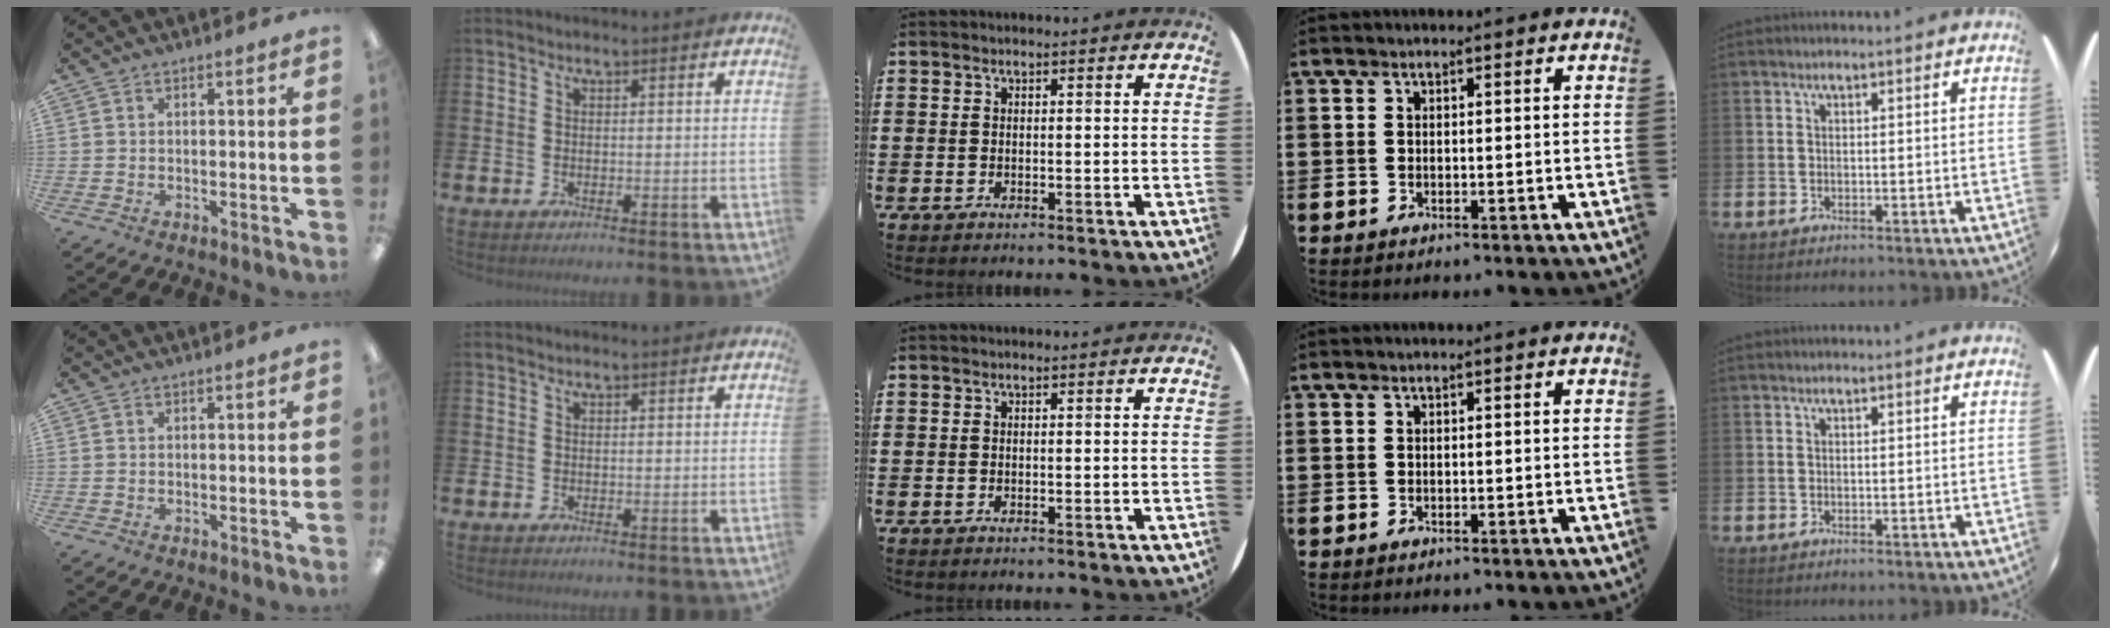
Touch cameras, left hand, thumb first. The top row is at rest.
{}